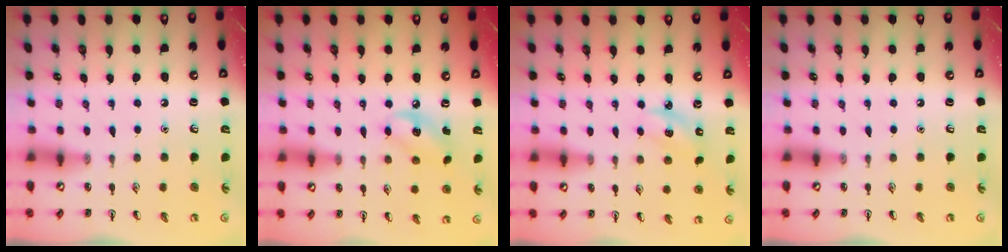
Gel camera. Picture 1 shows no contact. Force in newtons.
{"total": 6.0, "press": 5.9, "slide": 0.9}
{"total": 2.6, "press": 2.5, "slide": 0.6}
{"total": 0.0}